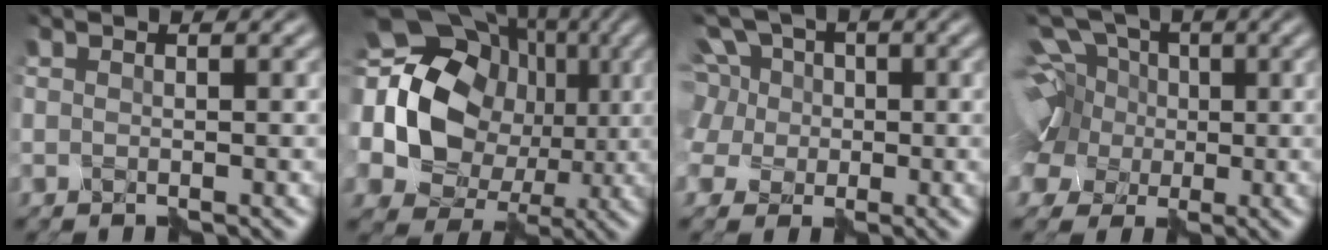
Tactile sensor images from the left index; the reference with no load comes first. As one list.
[{"total": 17.9, "force": [1.9, 14.6, 10.2], "torque": [-0.217, 0.013, 0.029]}, {"total": 8.2, "force": [1.2, 7.2, 3.8], "torque": [-0.088, 0.039, -0.017]}, {"total": 12.0, "force": [3.9, 9.3, 6.5], "torque": [-0.143, 0.032, 0.023]}]